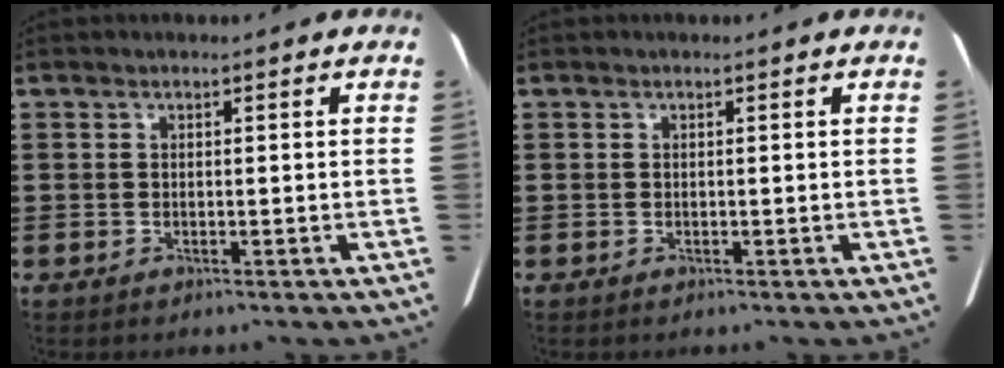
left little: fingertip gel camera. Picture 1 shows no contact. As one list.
[{"total": 0.0}]